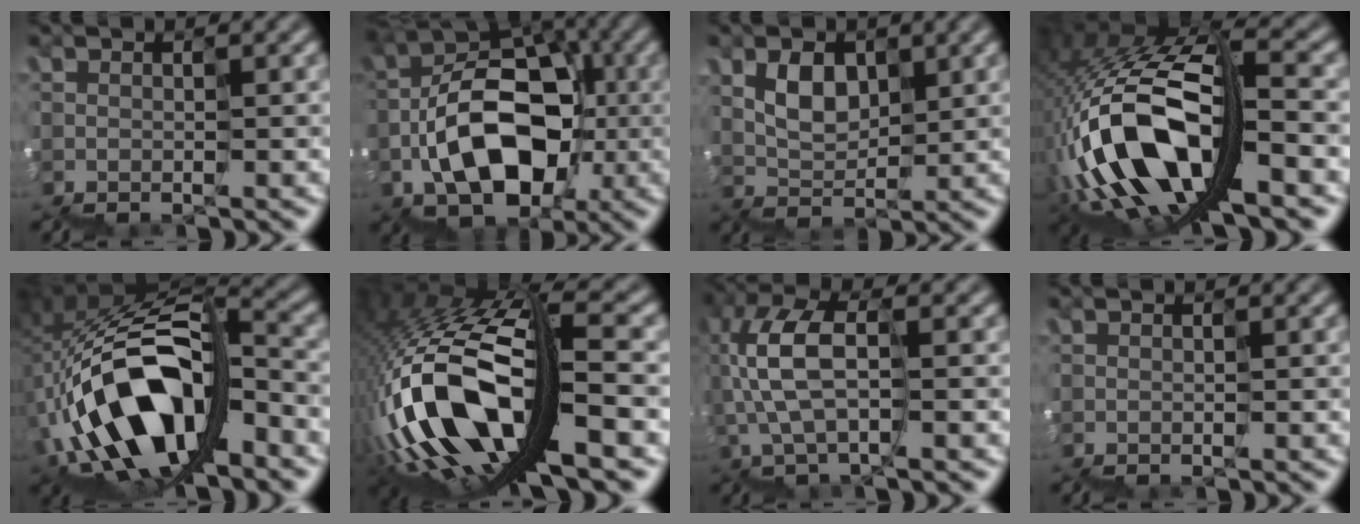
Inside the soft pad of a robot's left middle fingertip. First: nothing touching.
{"total": 9.1, "force": [-2.4, 6.2, 6.2], "torque": [-0.111, 0.027, -0.055]}
{"total": 2.0, "force": [1.7, 0.9, -0.6], "torque": [-0.007, 0.018, 0.035]}
{"total": 11.5, "force": [-4.4, 5.1, 9.3], "torque": [-0.210, 0.021, -0.073]}
{"total": 11.5, "force": [-4.7, 5.3, 9.1], "torque": [-0.179, 0.028, -0.084]}
{"total": 13.4, "force": [-3.8, 5.5, 11.6], "torque": [-0.263, 0.017, -0.056]}
{"total": 4.7, "force": [1.2, 1.6, 4.3], "torque": [-0.122, 0.031, 0.021]}
{"total": 0.0}